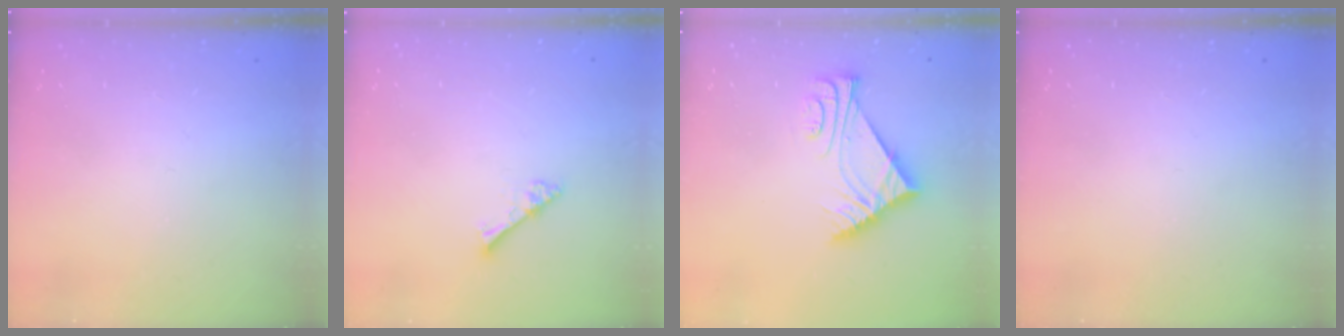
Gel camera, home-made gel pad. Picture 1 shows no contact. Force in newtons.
{"total": 2.8, "press": 2.8, "slide": 0.3}
{"total": 7.4, "press": 7.4, "slide": 0.8}
{"total": 0.0}